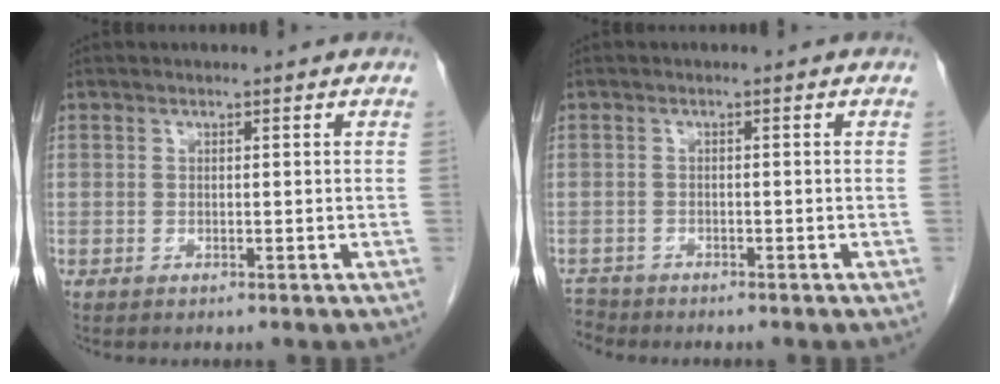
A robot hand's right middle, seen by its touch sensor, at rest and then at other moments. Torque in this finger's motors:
{"motor_torque": [-0.12, -0.15, -0.03, -0.02]}